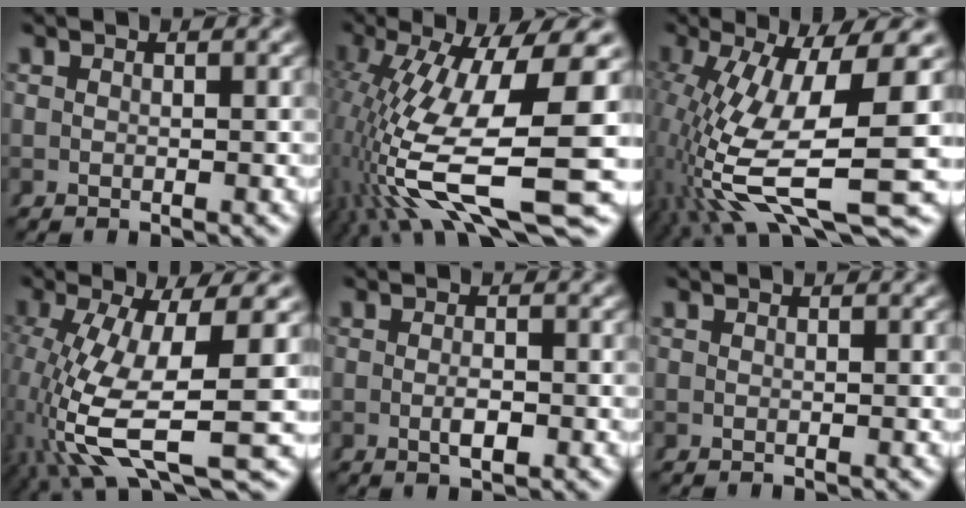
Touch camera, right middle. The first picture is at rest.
{"total": 13.9, "force": [-5.2, 4.8, 12.0], "torque": [-0.204, -0.047, -0.050]}
{"total": 12.7, "force": [-3.9, 4.6, 11.2], "torque": [-0.196, -0.044, -0.031]}
{"total": 10.6, "force": [-2.3, 4.4, 9.3], "torque": [-0.184, -0.046, -0.008]}
{"total": 1.8, "force": [-0.9, 0.4, 1.5], "torque": [-0.021, -0.004, -0.013]}
{"total": 0.0}